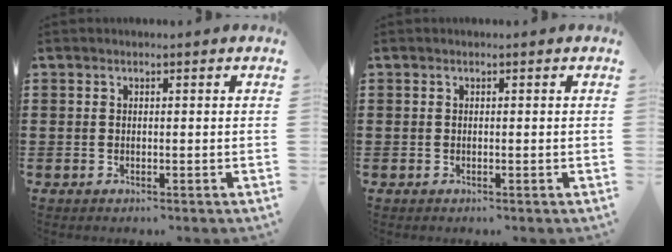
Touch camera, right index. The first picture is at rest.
{"total": 0.0}